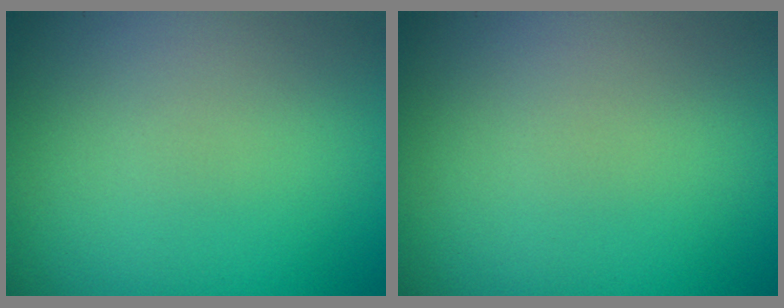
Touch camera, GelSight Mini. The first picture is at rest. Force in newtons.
{"total": 0.0}